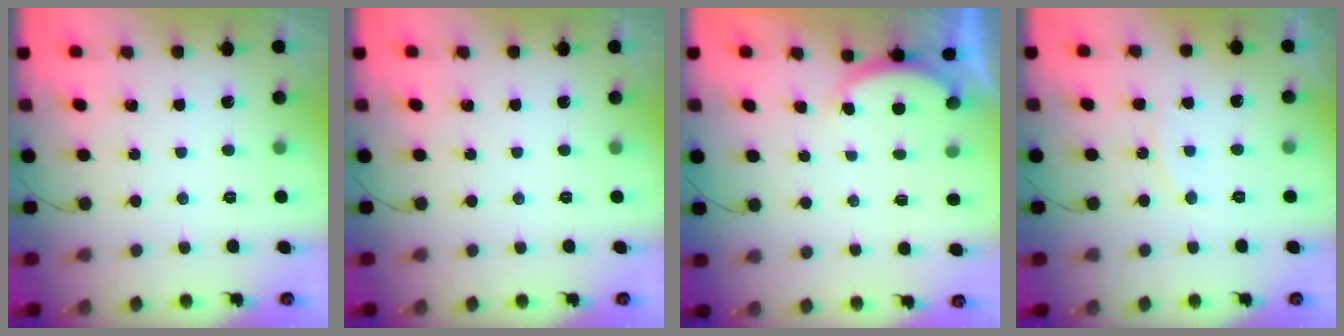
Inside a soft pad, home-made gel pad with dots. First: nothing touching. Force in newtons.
{"total": 0.0}
{"total": 2.3, "press": 2.2, "slide": 0.6}
{"total": 5.7, "press": 5.7, "slide": 0.5}